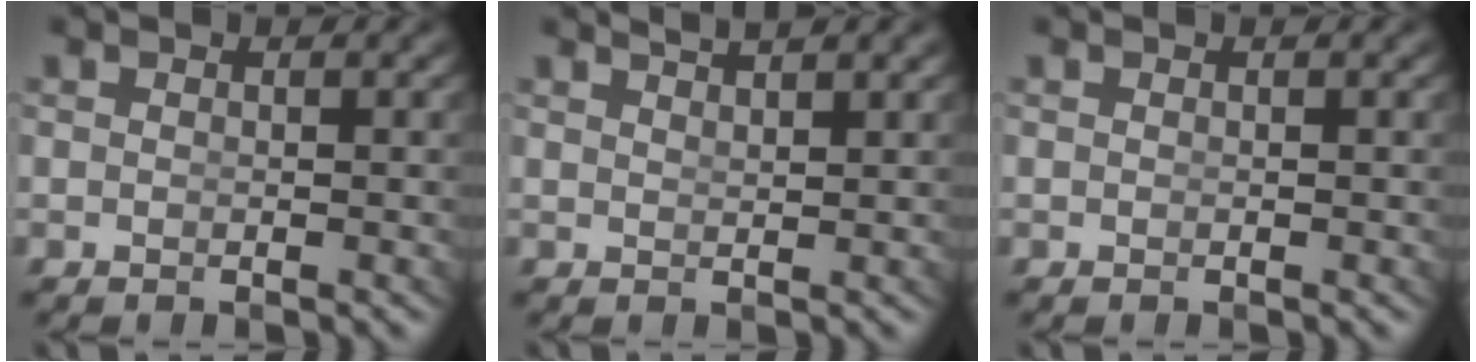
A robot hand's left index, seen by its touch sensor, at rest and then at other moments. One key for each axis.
{"total": 2.0, "fx": 1.8, "fy": -0.5, "fz": 0.7, "tx": -0.006, "ty": -0.005, "tz": 0.039}
{"total": 0.0}